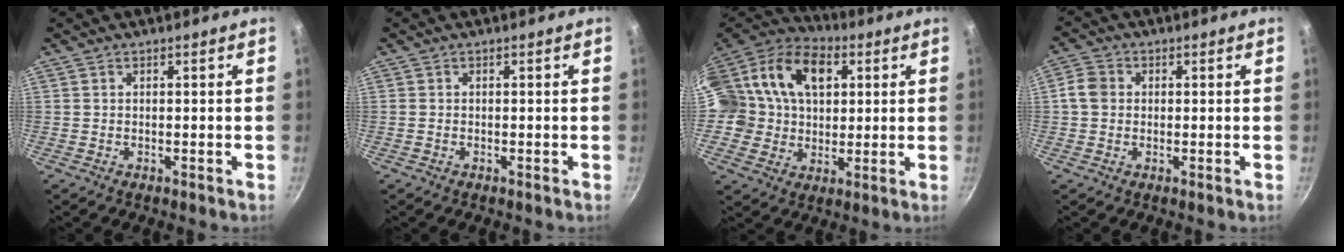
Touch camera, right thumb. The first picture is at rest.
{"total": 0.0}
{"total": 22.0, "force": [6.0, 17.3, 12.3], "torque": [-0.231, 0.028, 0.094]}
{"total": 4.0, "force": [0.1, 3.4, 2.0], "torque": [-0.029, 0.009, -0.009]}